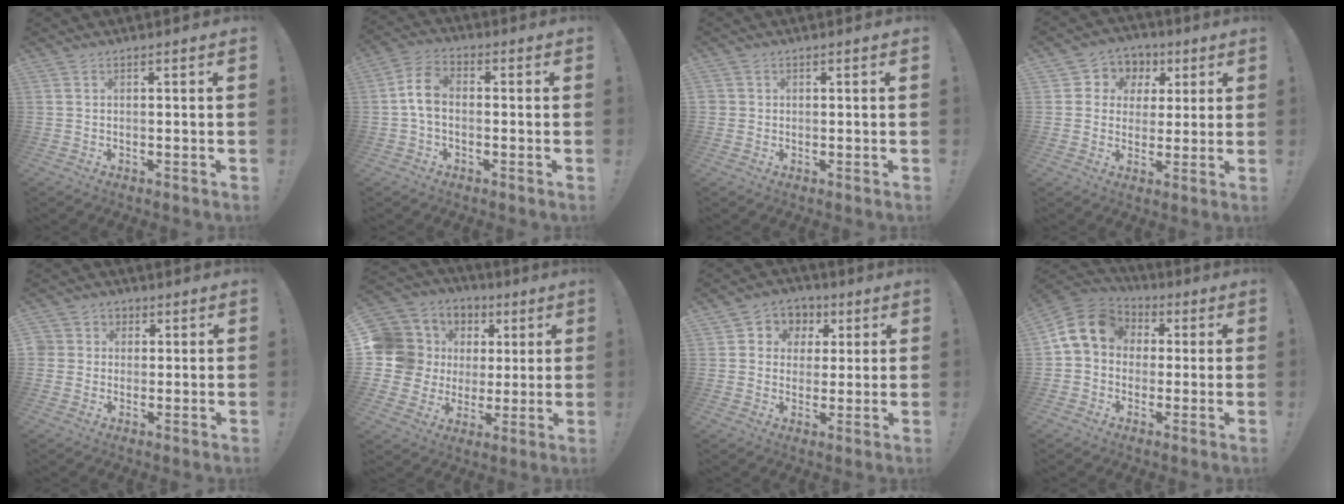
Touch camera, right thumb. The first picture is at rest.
{"total": 7.6, "force": [-0.3, 4.8, 5.8], "torque": [-0.105, 0.010, 0.000]}
{"total": 1.4, "force": [0.1, 1.3, 0.2], "torque": [-0.010, 0.004, 0.004]}
{"total": 7.3, "force": [1.3, 7.0, 1.8], "torque": [-0.027, -0.007, 0.029]}
{"total": 4.9, "force": [0.4, 4.8, 1.0], "torque": [-0.029, 0.005, 0.007]}
{"total": 14.2, "force": [3.2, 12.9, 4.9], "torque": [-0.093, -0.013, 0.093]}
{"total": 6.9, "force": [0.7, 6.7, 1.7], "torque": [-0.017, -0.001, 0.018]}
{"total": 12.9, "force": [2.6, 10.5, 7.0], "torque": [-0.114, 0.011, 0.056]}